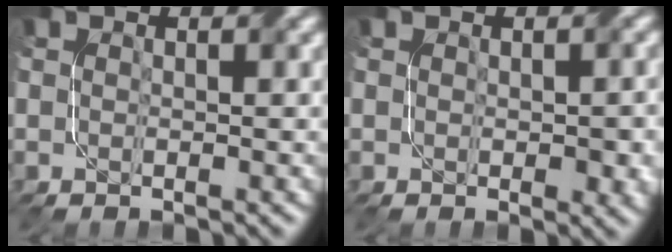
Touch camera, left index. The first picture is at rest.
{"total": 2.3, "force": [-0.1, 0.9, 2.2], "torque": [-0.028, -0.003, 0.003]}